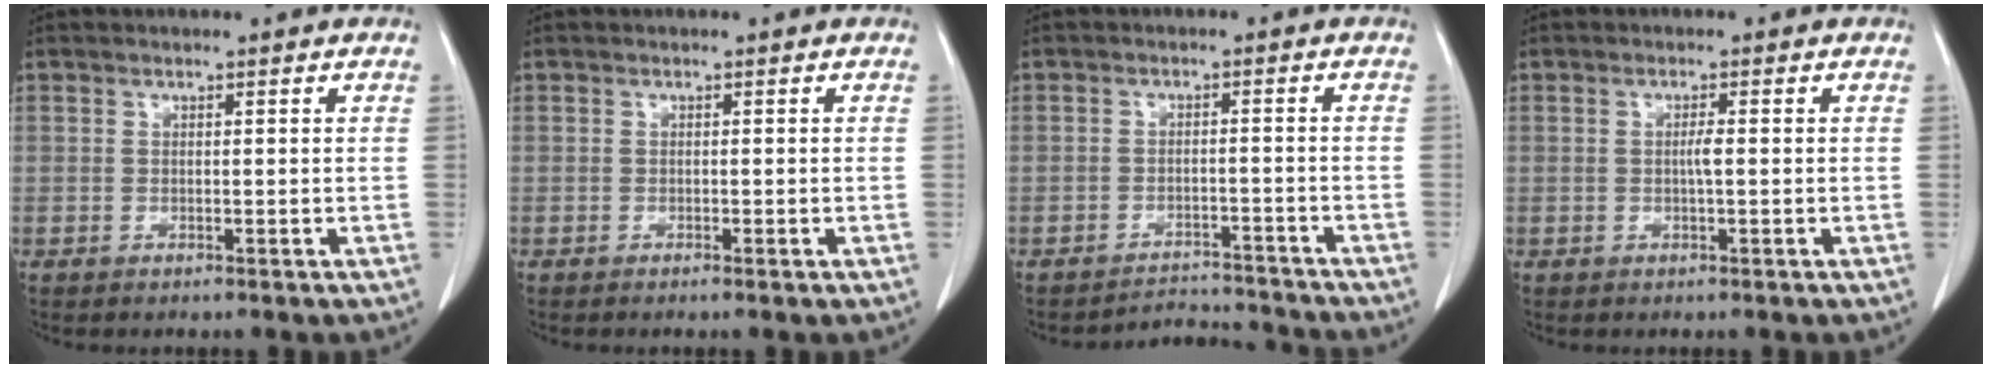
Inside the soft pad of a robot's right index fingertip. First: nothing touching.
{"total": 0.5, "force": [-0.4, 0.0, 0.4], "torque": [-0.010, 0.000, -0.004]}
{"total": 5.0, "force": [-4.8, 0.7, -1.3], "torque": [0.023, 0.020, -0.068]}
{"total": 1.5, "force": [-0.1, 0.0, 1.5], "torque": [-0.028, 0.000, -0.001]}